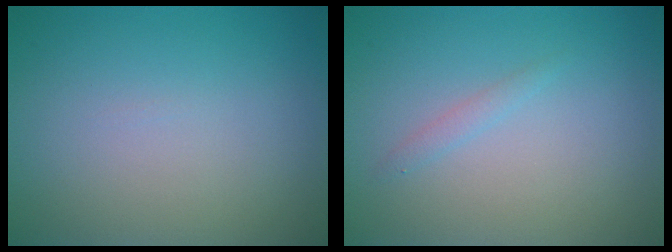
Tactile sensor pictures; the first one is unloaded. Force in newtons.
{"total": 0.8, "press": 0.8, "slide": 0.0}